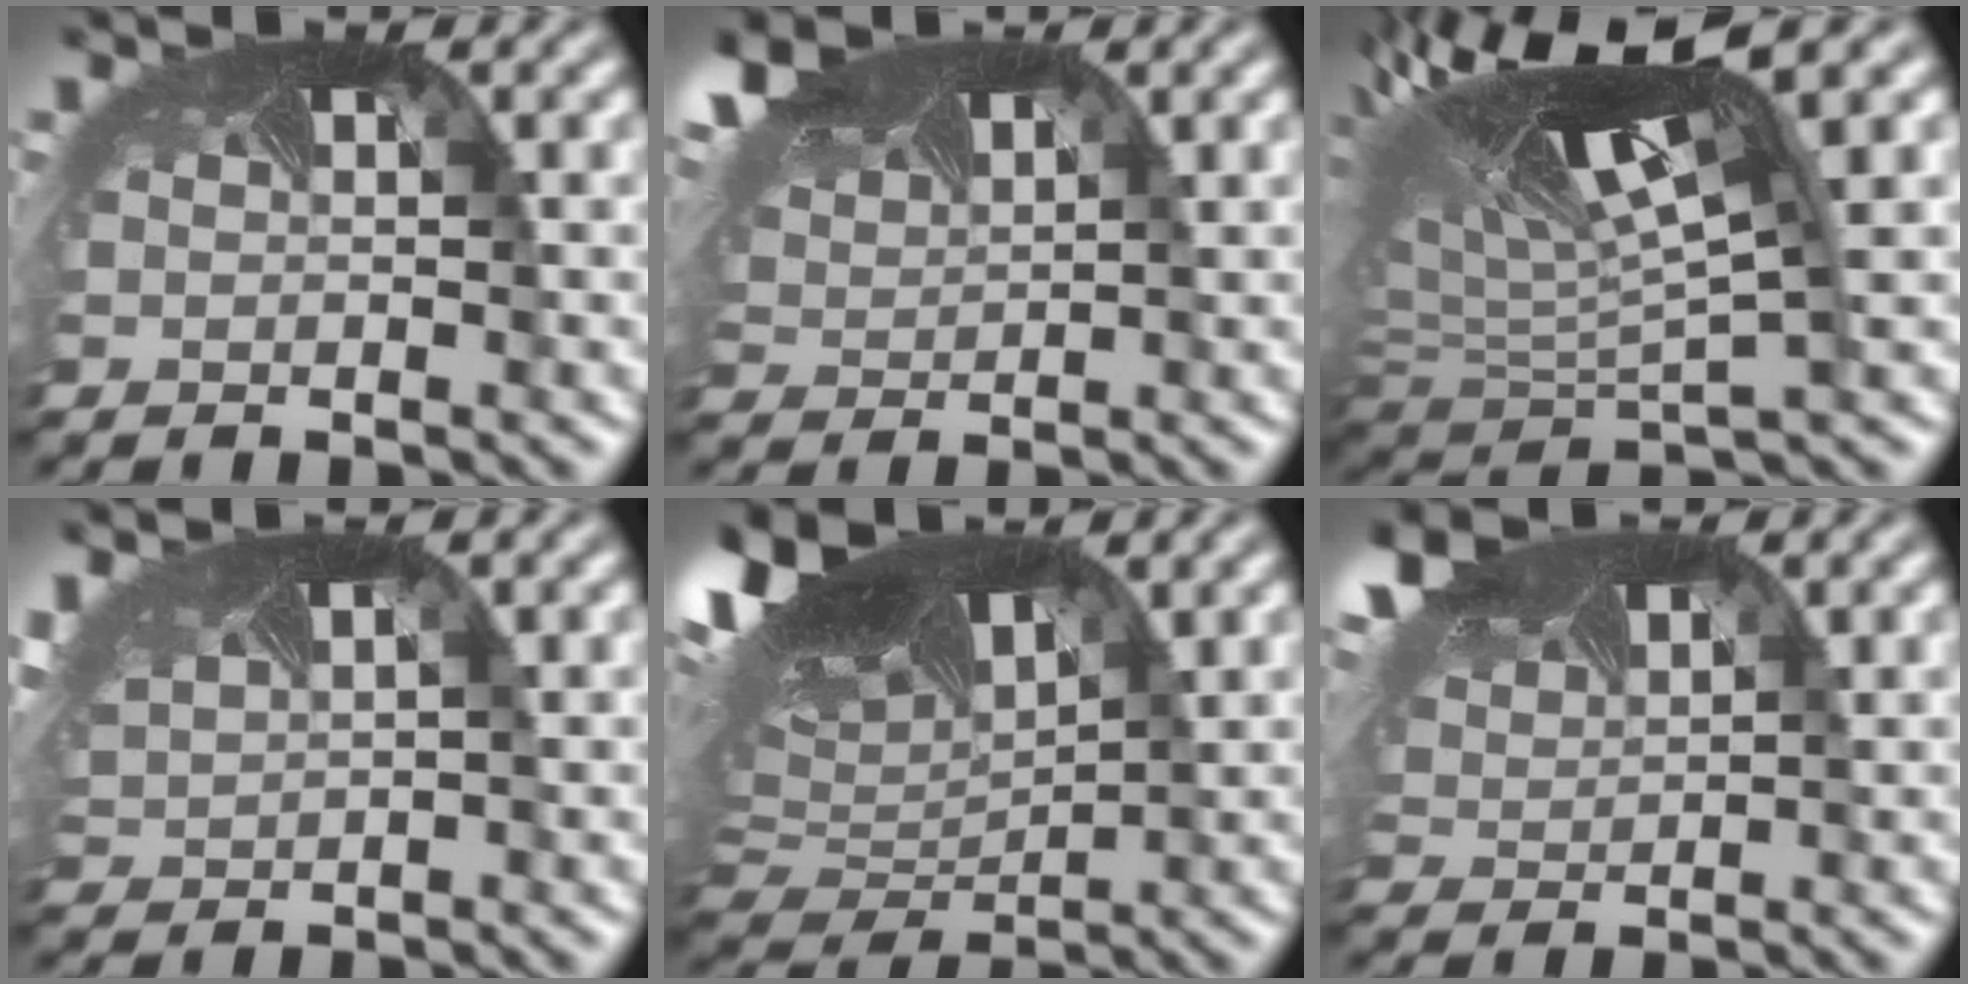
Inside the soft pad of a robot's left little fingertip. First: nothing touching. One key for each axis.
{"total": 7.7, "fx": 5.5, "fy": 3.4, "fz": 4.2, "tx": -0.110, "ty": 0.027, "tz": 0.092}
{"total": 12.2, "fx": 2.8, "fy": 4.8, "fz": 10.9, "tx": -0.242, "ty": -0.001, "tz": 0.056}
{"total": 5.4, "fx": 2.2, "fy": 3.1, "fz": 3.8, "tx": -0.109, "ty": 0.017, "tz": 0.047}
{"total": 14.5, "fx": 6.3, "fy": 7.3, "fz": 10.8, "tx": -0.222, "ty": 0.033, "tz": 0.109}
{"total": 7.6, "fx": 5.4, "fy": 3.4, "fz": 4.1, "tx": -0.109, "ty": 0.027, "tz": 0.092}